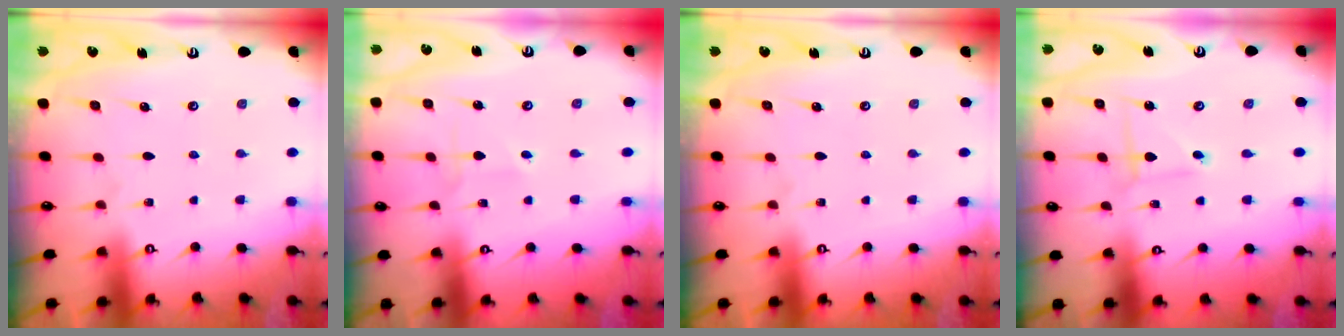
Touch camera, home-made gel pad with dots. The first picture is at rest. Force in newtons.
{"total": 2.8, "press": 2.8, "slide": 0.3}
{"total": 0.0}
{"total": 1.6, "press": 1.6, "slide": 0.2}